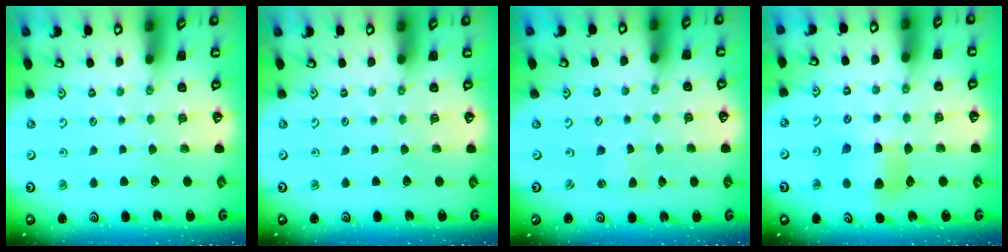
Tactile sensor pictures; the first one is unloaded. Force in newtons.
{"total": 0.0}
{"total": 1.2, "press": 1.2, "slide": 0.3}
{"total": 7.2, "press": 7.2, "slide": 0.6}